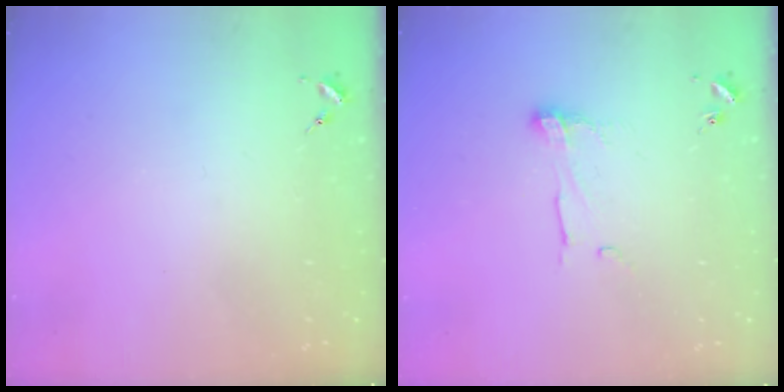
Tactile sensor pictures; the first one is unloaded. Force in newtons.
{"total": 6.7, "press": 6.7, "slide": 0.1}